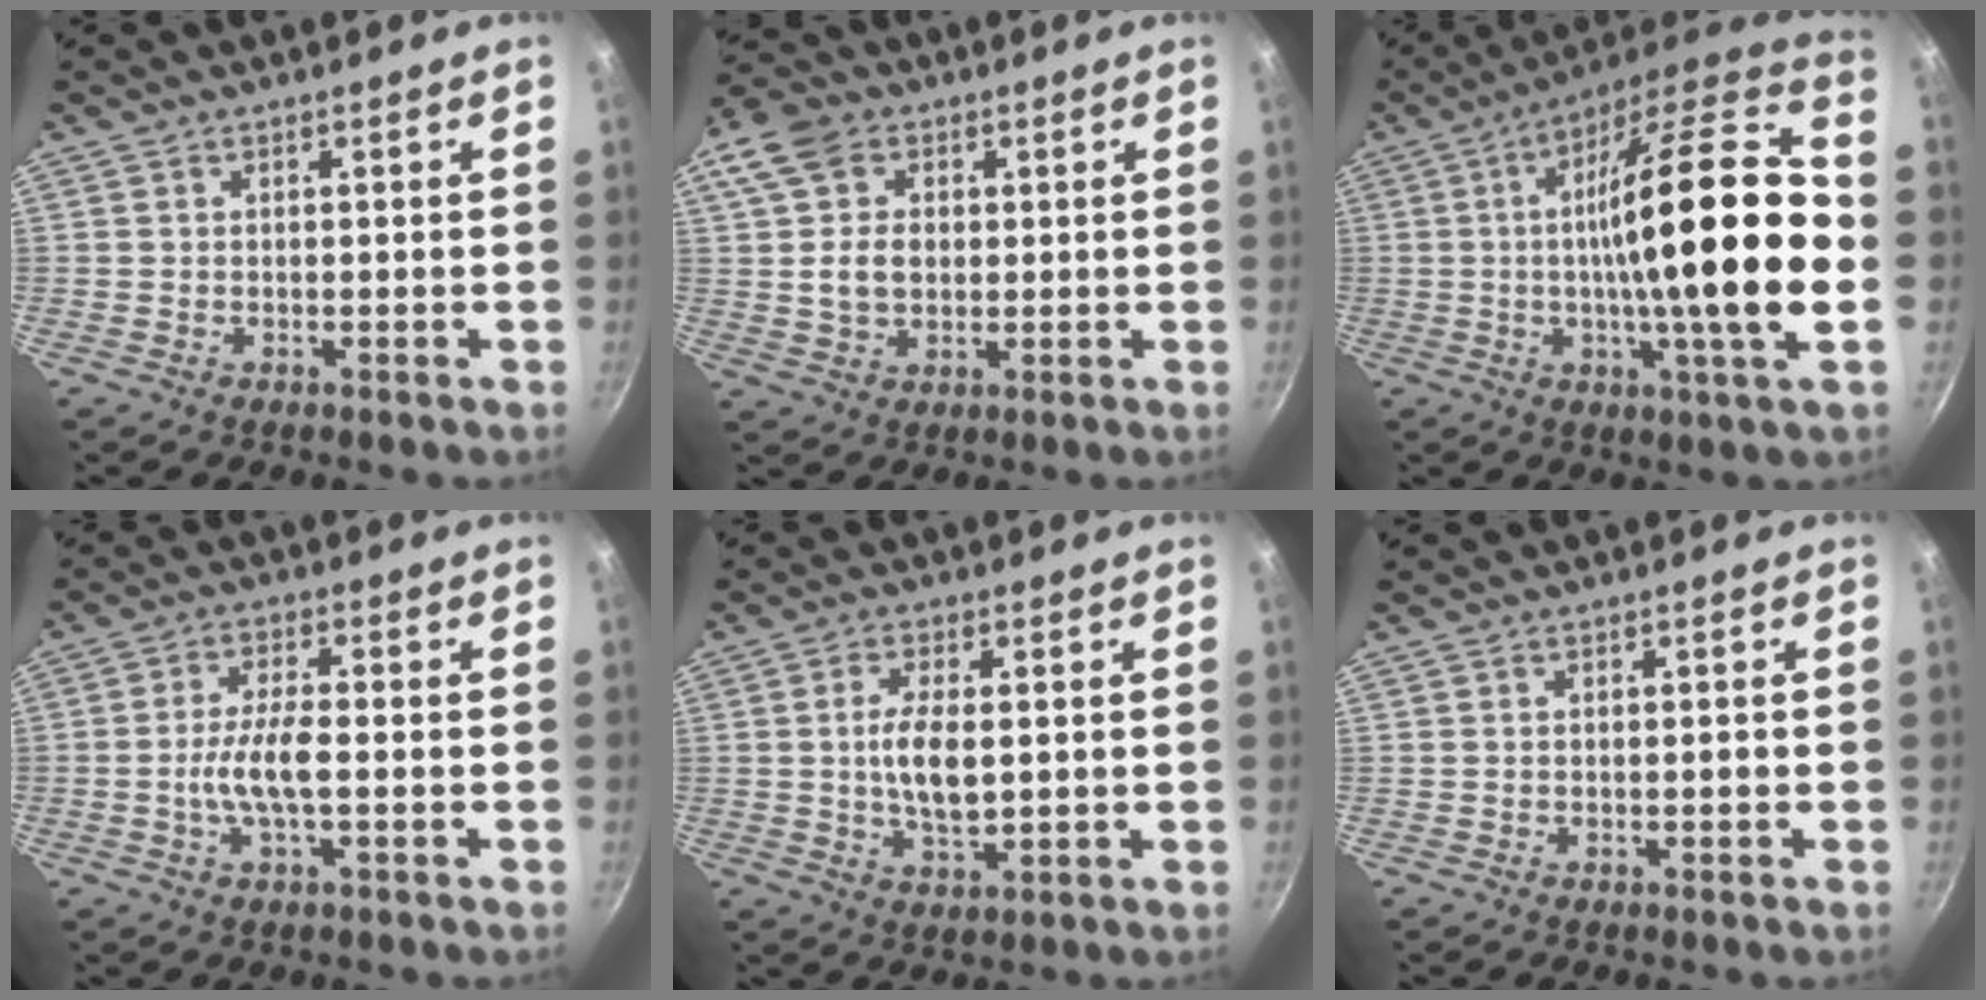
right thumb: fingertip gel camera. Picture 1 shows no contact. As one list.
[{"total": 11.3, "force": [2.0, 8.7, 6.9], "torque": [-0.122, 0.009, 0.028]}, {"total": 27.7, "force": [-1.7, 5.8, 27.0], "torque": [-0.411, 0.029, -0.038]}, {"total": 6.6, "force": [-1.4, 2.2, 6.1], "torque": [-0.119, 0.019, -0.033]}, {"total": 7.4, "force": [0.2, 3.3, 6.7], "torque": [-0.128, -0.002, 0.005]}, {"total": 0.7, "force": [-0.3, 0.3, 0.5], "torque": [-0.009, 0.006, -0.005]}]